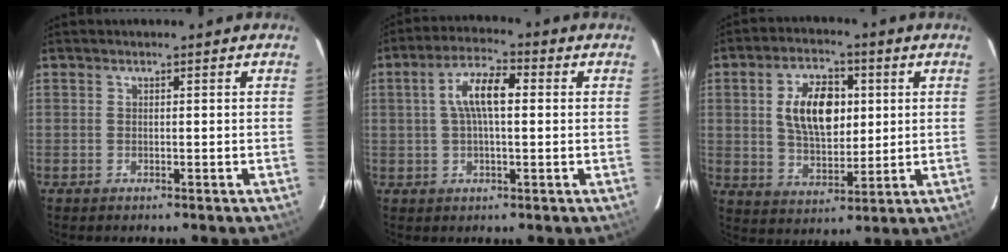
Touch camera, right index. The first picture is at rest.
{"total": 8.0, "force": [1.3, 2.8, 7.4], "torque": [-0.139, 0.018, 0.022]}
{"total": 12.4, "force": [2.5, 7.0, 9.9], "torque": [-0.173, 0.016, 0.051]}